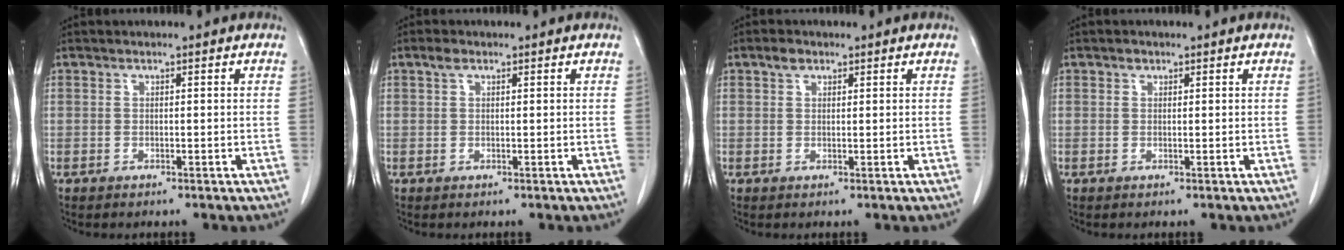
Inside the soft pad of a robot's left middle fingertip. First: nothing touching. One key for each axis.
{"total": 1.2, "fx": 0.7, "fy": 0.6, "fz": 0.7, "tx": -0.016, "ty": 0.009, "tz": 0.013}
{"total": 1.6, "fx": 1.0, "fy": 1.0, "fz": 0.7, "tx": -0.014, "ty": 0.005, "tz": 0.017}
{"total": 0.7, "fx": 0.4, "fy": 0.5, "fz": 0.2, "tx": -0.001, "ty": -0.002, "tz": 0.005}